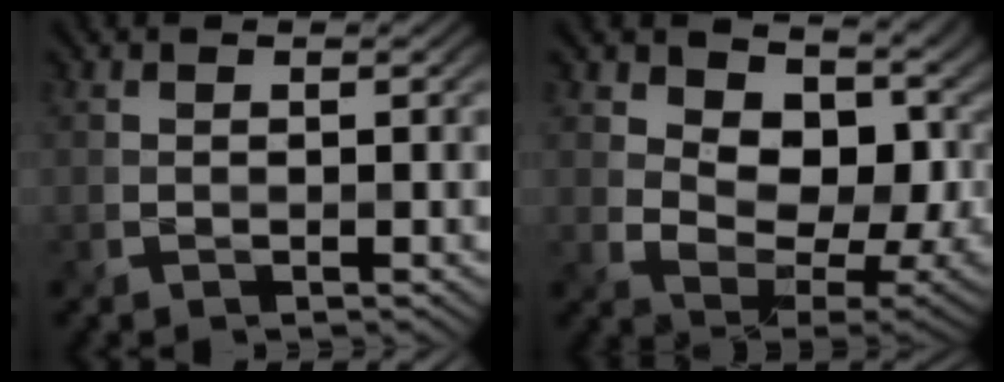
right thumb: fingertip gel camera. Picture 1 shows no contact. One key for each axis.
{"total": 11.8, "fx": 3.4, "fy": 7.8, "fz": 8.2, "tx": -0.140, "ty": -0.010, "tz": 0.065}